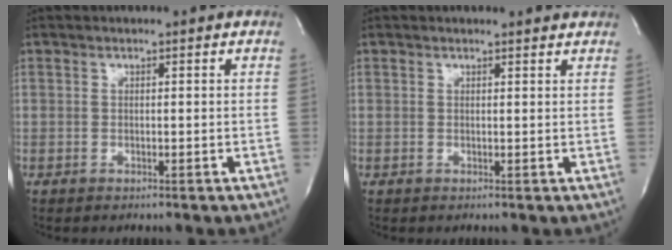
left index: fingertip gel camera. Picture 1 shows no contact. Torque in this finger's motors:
{"motor_torque": [0.75, -0.82, 0.06, 0.00]}